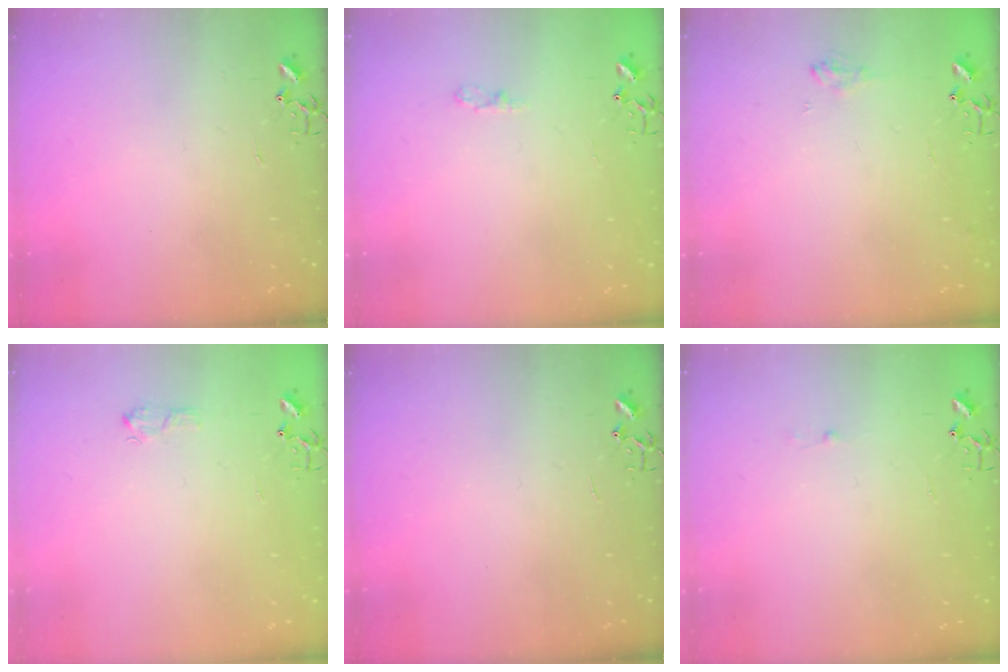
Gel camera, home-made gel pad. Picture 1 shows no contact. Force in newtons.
{"total": 5.0, "press": 4.9, "slide": 0.6}
{"total": 5.8, "press": 5.7, "slide": 0.7}
{"total": 5.5, "press": 5.5, "slide": 0.8}
{"total": 0.0}
{"total": 1.8, "press": 1.8, "slide": 0.2}